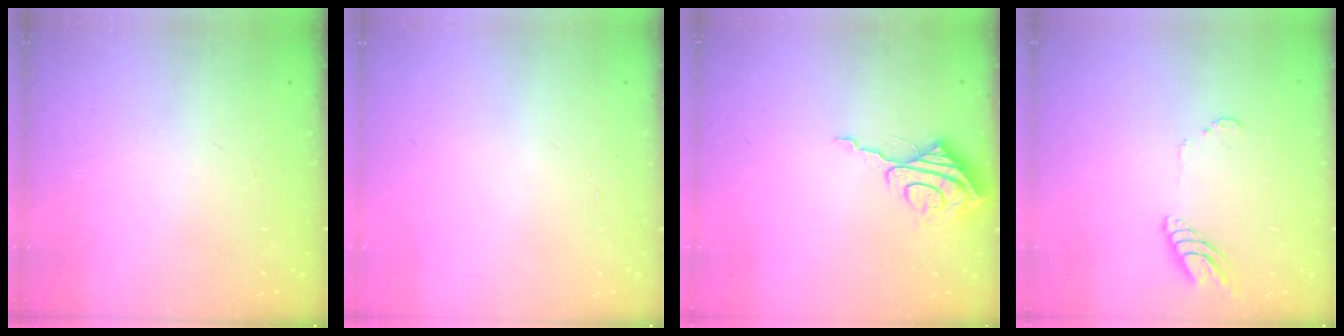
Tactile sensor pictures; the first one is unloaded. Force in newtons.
{"total": 1.3, "press": 1.3, "slide": 0.1}
{"total": 9.2, "press": 9.1, "slide": 0.9}
{"total": 9.4, "press": 9.3, "slide": 1.1}